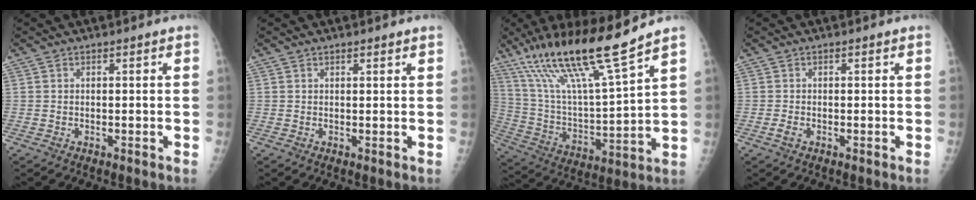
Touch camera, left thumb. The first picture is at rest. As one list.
[{"total": 1.1, "force": [0.9, 0.1, 0.6], "torque": [-0.004, -0.001, 0.013]}, {"total": 19.3, "force": [13.8, 1.3, 13.5], "torque": [-0.231, -0.065, 0.259]}, {"total": 1.1, "force": [-0.4, 0.6, 0.8], "torque": [-0.019, -0.002, -0.009]}]